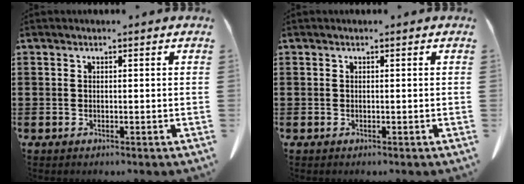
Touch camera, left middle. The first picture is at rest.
{"total": 0.0}